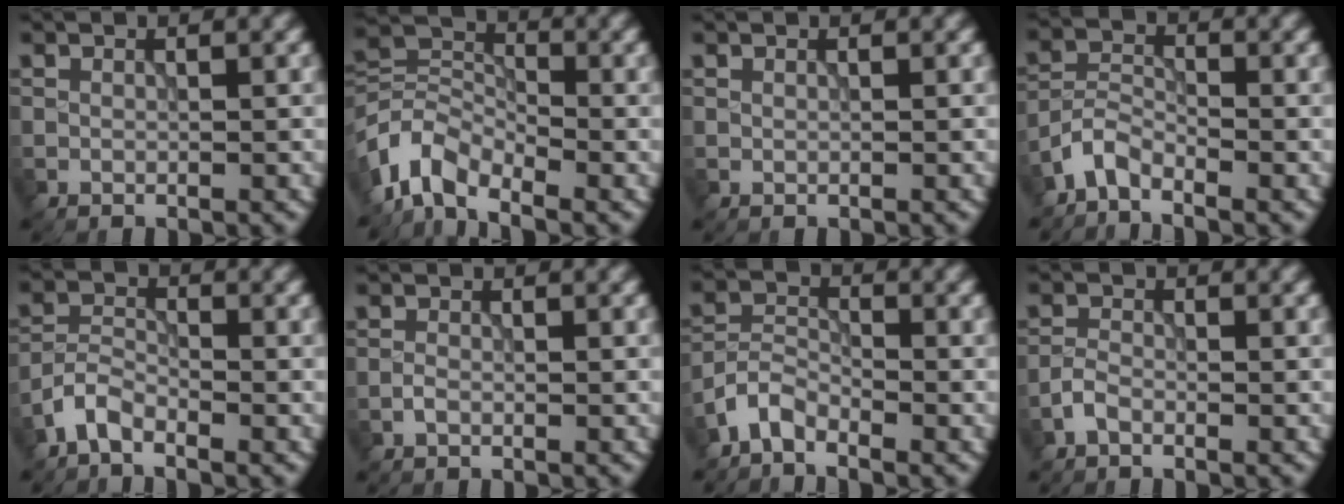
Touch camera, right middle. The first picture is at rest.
{"total": 5.6, "force": [-3.6, 3.0, 3.0], "torque": [-0.057, 0.002, -0.087]}
{"total": 0.0}
{"total": 2.8, "force": [-2.4, 0.9, 1.0], "torque": [-0.019, 0.006, -0.061]}
{"total": 2.7, "force": [-2.2, 1.0, 1.2], "torque": [-0.025, 0.007, -0.054]}
{"total": 0.6, "force": [-0.4, 0.3, 0.4], "torque": [-0.012, 0.001, -0.009]}
{"total": 2.9, "force": [-2.5, 1.1, 1.0], "torque": [-0.020, 0.007, -0.062]}
{"total": 1.3, "force": [-1.0, 0.6, 0.7], "torque": [-0.016, 0.005, -0.025]}